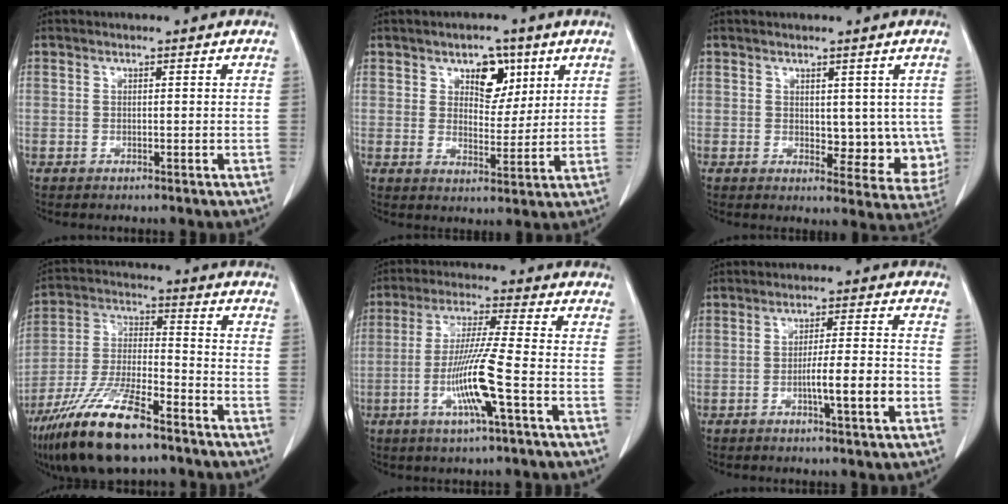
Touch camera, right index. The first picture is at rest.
{"total": 6.0, "force": [3.1, 3.7, 3.6], "torque": [-0.047, 0.008, 0.049]}
{"total": 7.5, "force": [0.6, 4.2, 6.1], "torque": [-0.051, -0.012, 0.015]}
{"total": 15.8, "force": [-10.8, 3.5, 11.1], "torque": [-0.234, -0.023, -0.198]}
{"total": 10.4, "force": [-3.3, -0.7, 9.8], "torque": [-0.195, -0.012, -0.065]}
{"total": 7.1, "force": [-2.3, 0.0, 6.7], "torque": [-0.106, 0.001, -0.037]}